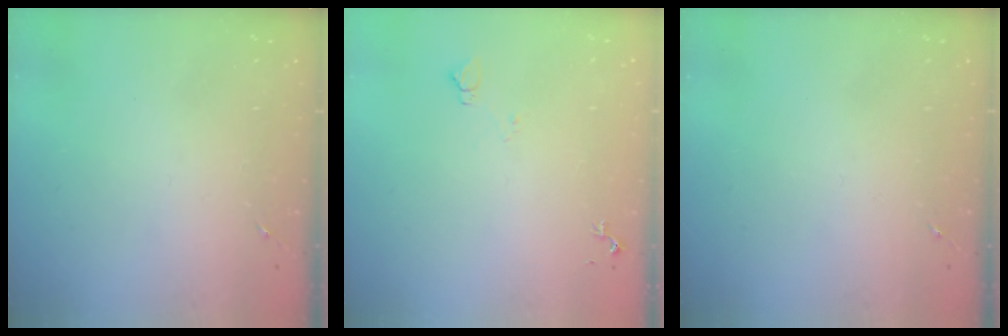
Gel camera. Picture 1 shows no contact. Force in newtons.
{"total": 6.1, "press": 6.0, "slide": 0.8}
{"total": 0.0}